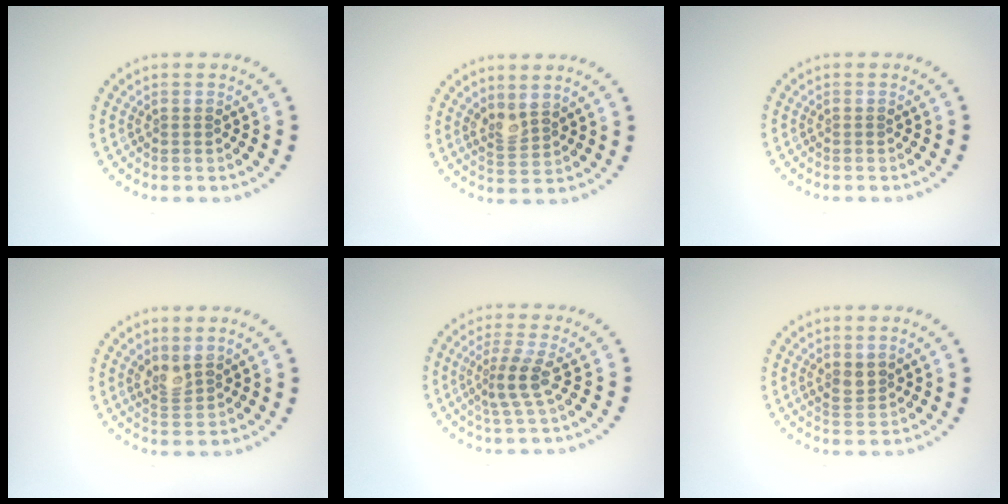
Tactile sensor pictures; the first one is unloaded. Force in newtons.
{"total": 2.1, "press": 1.8, "slide": 1.1}
{"total": 0.0}
{"total": 2.1, "press": 1.8, "slide": 1.1}
{"total": 2.6, "press": 1.8, "slide": 1.8}
{"total": 1.7, "press": 1.4, "slide": 0.8}